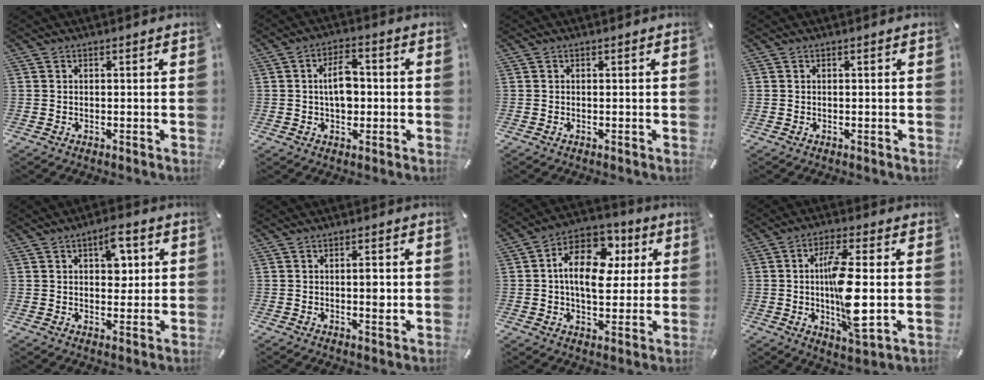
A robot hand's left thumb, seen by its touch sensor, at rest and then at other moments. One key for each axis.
{"total": 7.7, "fx": -0.1, "fy": 4.6, "fz": 6.2, "tx": -0.111, "ty": 0.005, "tz": -0.006}
{"total": 0.0}
{"total": 0.0}
{"total": 7.1, "fx": 2.3, "fy": 4.1, "fz": 5.4, "tx": -0.061, "ty": -0.007, "tz": 0.031}
{"total": 3.6, "fx": 0.1, "fy": 1.5, "fz": 3.2, "tx": -0.046, "ty": -0.004, "tz": -0.002}
{"total": 15.8, "fx": 3.5, "fy": 10.5, "fz": 11.3, "tx": -0.195, "ty": -0.014, "tz": 0.060}
{"total": 13.3, "fx": -0.2, "fy": 3.9, "fz": 12.7, "tx": -0.242, "ty": -0.021, "tz": -0.010}